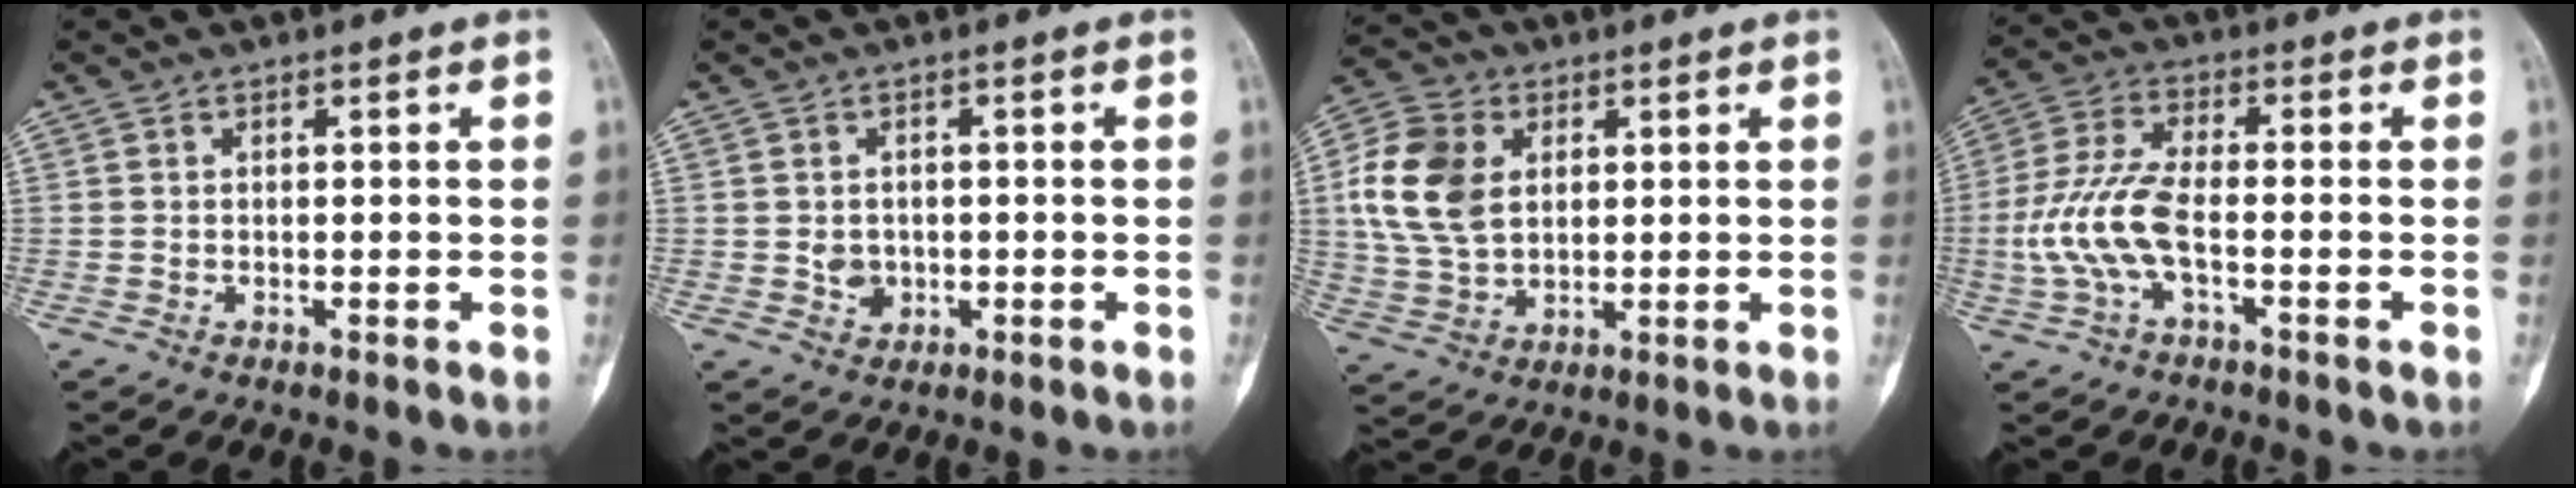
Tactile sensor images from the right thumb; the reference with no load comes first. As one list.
[{"total": 2.7, "force": [-0.3, 2.3, 1.3], "torque": [-0.012, 0.002, 0.002]}, {"total": 12.5, "force": [2.6, 8.9, 8.5], "torque": [-0.160, 0.002, 0.049]}, {"total": 9.7, "force": [-2.3, 3.6, 8.7], "torque": [-0.209, 0.026, -0.049]}]